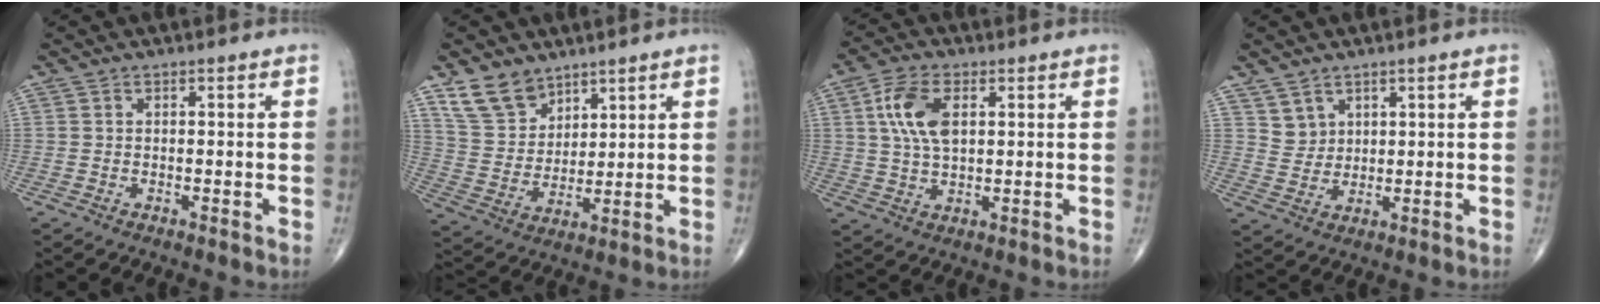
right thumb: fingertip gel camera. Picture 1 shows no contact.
{"total": 9.4, "force": [6.7, 5.8, 3.2], "torque": [-0.041, -0.033, 0.140]}
{"total": 9.0, "force": [2.4, 4.7, 7.3], "torque": [-0.146, 0.001, 0.045]}
{"total": 3.7, "force": [2.5, 2.6, 0.3], "torque": [0.017, -0.023, 0.050]}